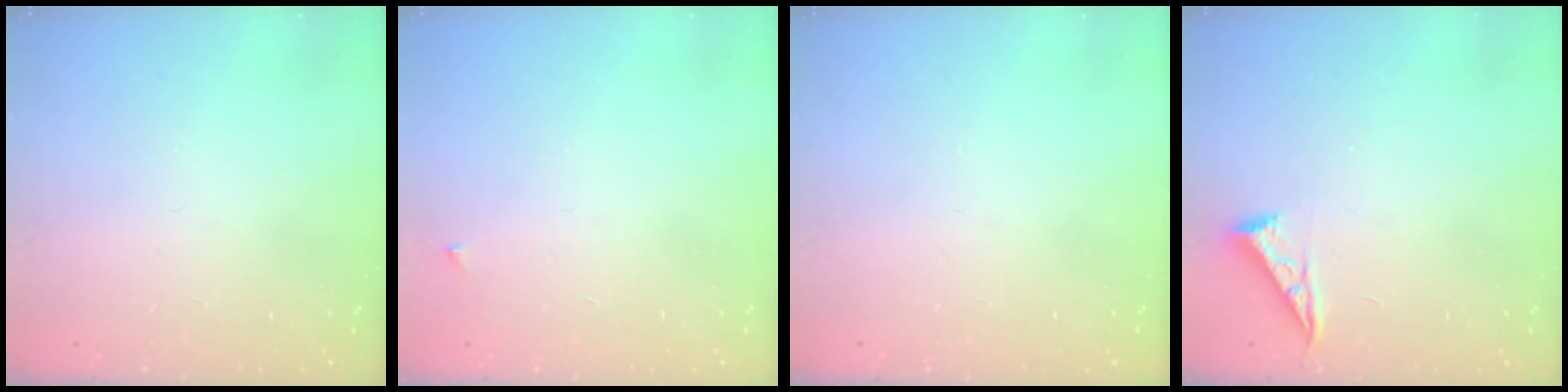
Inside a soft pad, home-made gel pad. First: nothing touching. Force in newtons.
{"total": 3.2, "press": 3.2, "slide": 0.5}
{"total": 0.0}
{"total": 5.0, "press": 5.0, "slide": 0.7}